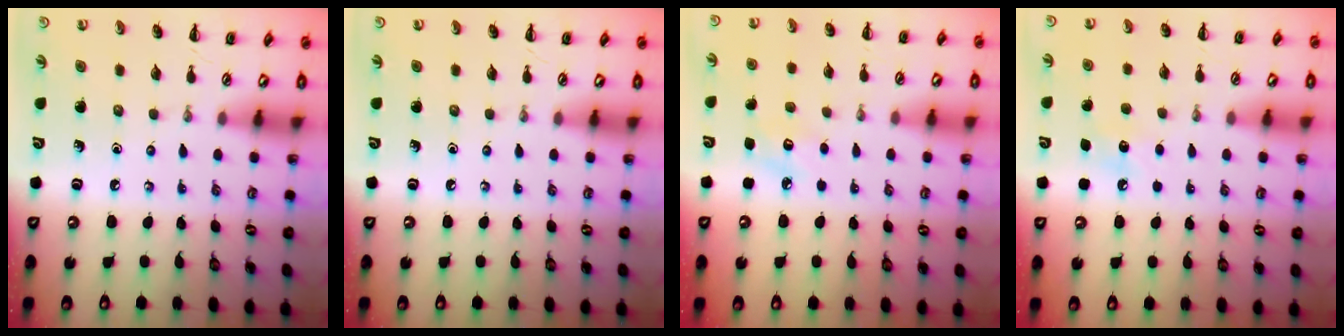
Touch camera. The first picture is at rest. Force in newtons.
{"total": 0.0}
{"total": 7.3, "press": 7.0, "slide": 2.0}
{"total": 6.1, "press": 5.9, "slide": 1.6}